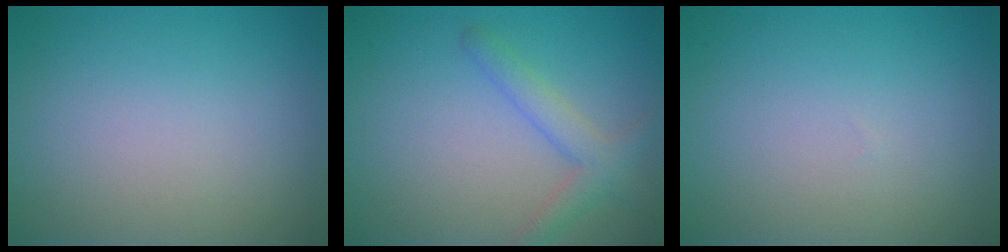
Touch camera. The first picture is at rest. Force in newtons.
{"total": 2.7, "press": 2.7, "slide": 0.2}
{"total": 0.0}